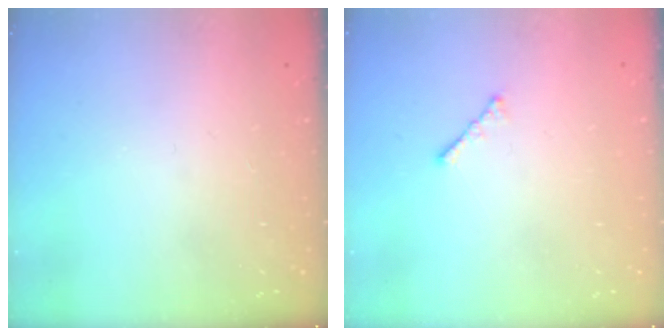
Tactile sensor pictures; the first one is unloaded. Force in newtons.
{"total": 1.7, "press": 1.6, "slide": 0.5}